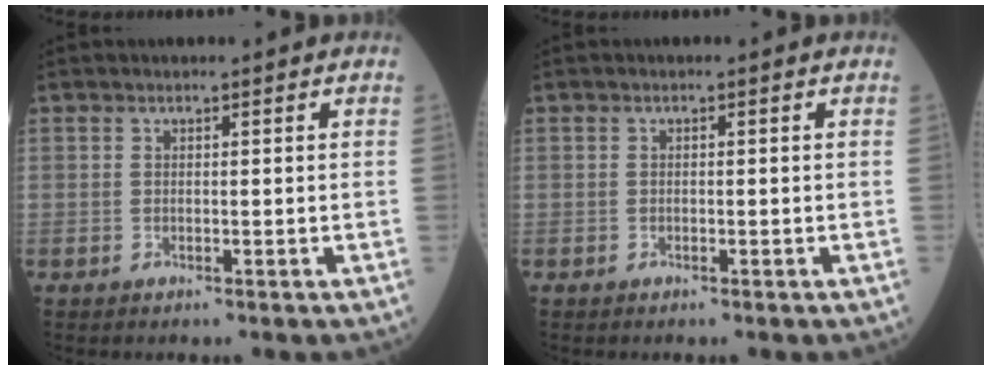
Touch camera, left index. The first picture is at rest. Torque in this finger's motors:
{"motor_torque": [0.00, 0.00, 0.00, 0.00]}